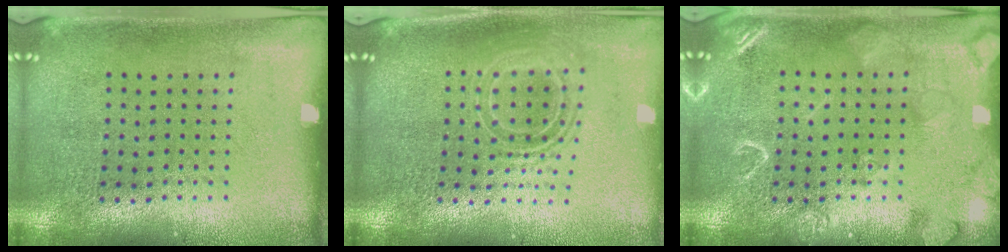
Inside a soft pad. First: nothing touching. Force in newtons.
{"total": 1.6, "press": 1.3, "slide": 1.0}
{"total": 2.9, "press": 2.9, "slide": 0.4}